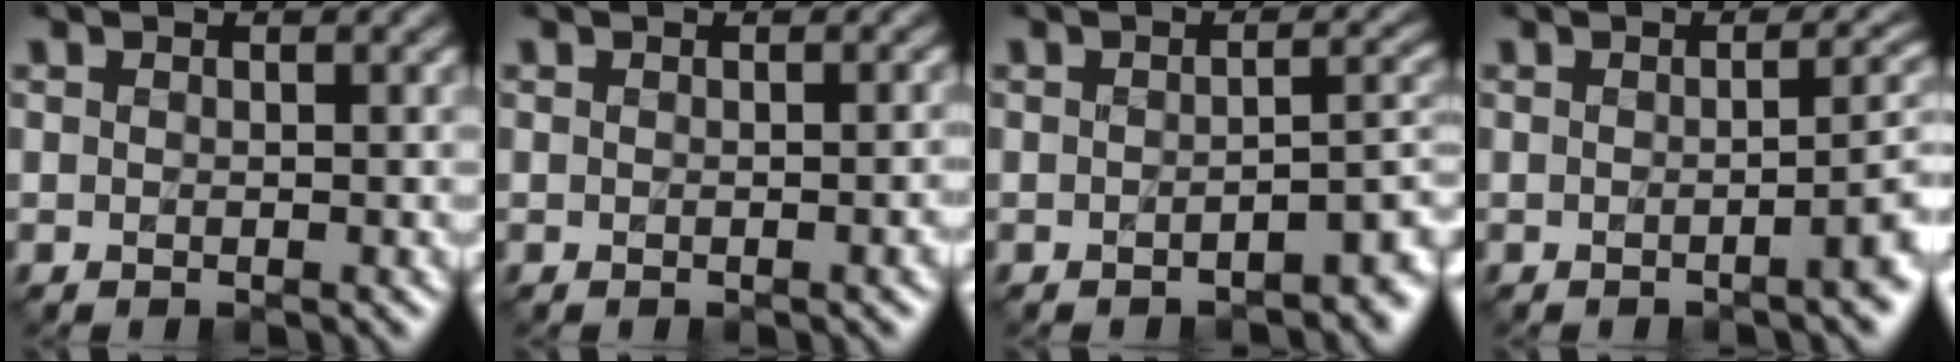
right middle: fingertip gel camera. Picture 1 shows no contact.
{"total": 1.9, "force": [-0.3, 0.8, 1.7], "torque": [-0.006, 0.002, 0.002]}
{"total": 3.3, "force": [-2.0, 1.0, 2.4], "torque": [-0.029, 0.000, -0.029]}
{"total": 3.7, "force": [-1.2, 1.1, 3.3], "torque": [-0.034, 0.002, -0.019]}